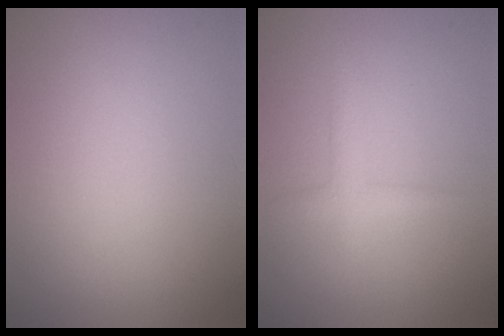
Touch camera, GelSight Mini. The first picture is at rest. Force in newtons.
{"total": 1.3, "press": 1.3, "slide": 0.1}